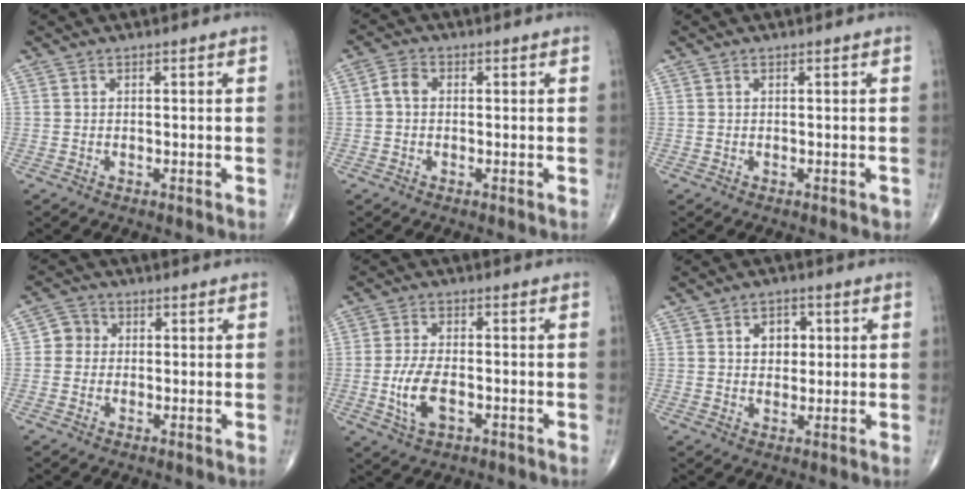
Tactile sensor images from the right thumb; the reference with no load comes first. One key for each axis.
{"total": 2.8, "fx": 0.0, "fy": 2.1, "fz": 1.9, "tx": -0.034, "ty": 0.009, "tz": -0.006}
{"total": 0.6, "fx": 0.0, "fy": 0.4, "fz": 0.4, "tx": -0.003, "ty": 0.003, "tz": 0.002}
{"total": 3.5, "fx": 0.1, "fy": 3.3, "fz": 1.1, "tx": 0.003, "ty": 0.008, "tz": -0.007}
{"total": 7.4, "fx": -2.0, "fy": 3.7, "fz": 6.1, "tx": -0.127, "ty": 0.006, "tz": -0.034}
{"total": 5.2, "fx": 1.3, "fy": 3.9, "fz": 3.2, "tx": -0.018, "ty": -0.003, "tz": 0.017}